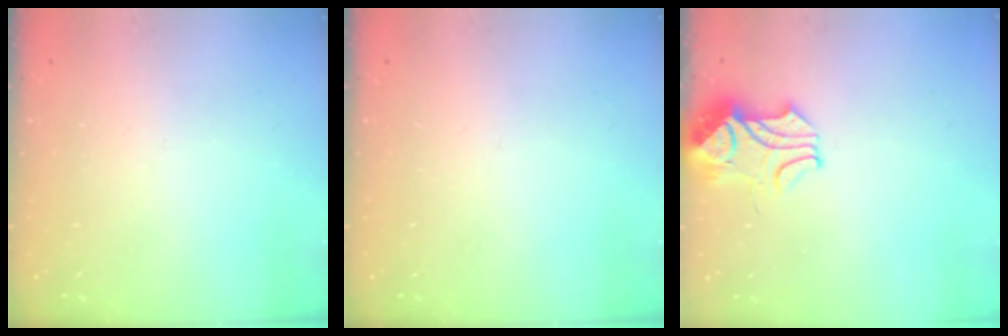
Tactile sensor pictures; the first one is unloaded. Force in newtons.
{"total": 0.0}
{"total": 2.5, "press": 2.3, "slide": 1.0}